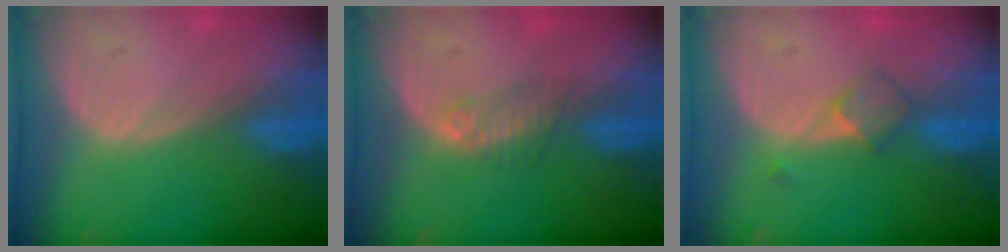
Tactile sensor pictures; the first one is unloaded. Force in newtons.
{"total": 2.3, "press": 2.1, "slide": 0.8}
{"total": 3.0, "press": 2.7, "slide": 1.2}